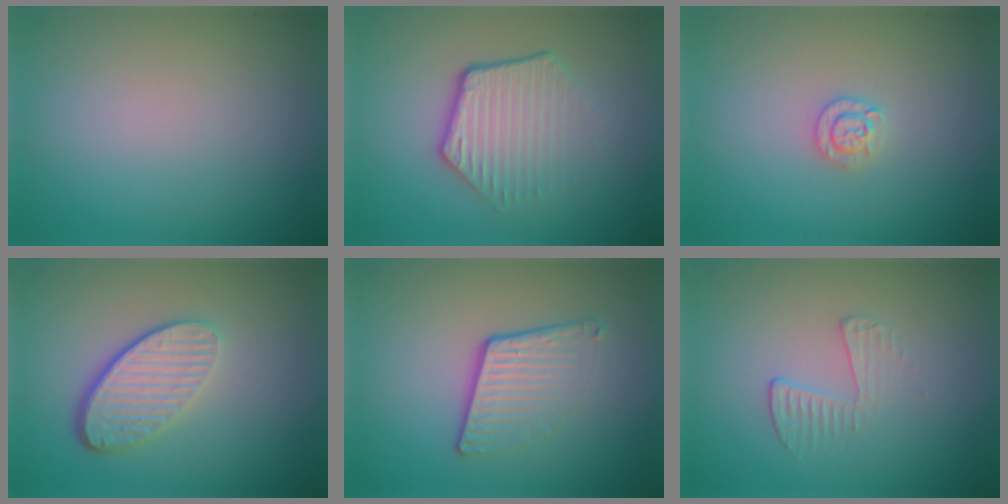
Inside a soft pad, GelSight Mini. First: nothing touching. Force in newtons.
{"total": 4.2, "press": 3.1, "slide": 2.9}
{"total": 1.5, "press": 1.5, "slide": 0.1}
{"total": 4.6, "press": 3.3, "slide": 3.2}
{"total": 4.1, "press": 2.6, "slide": 3.1}
{"total": 1.8, "press": 0.5, "slide": 1.7}